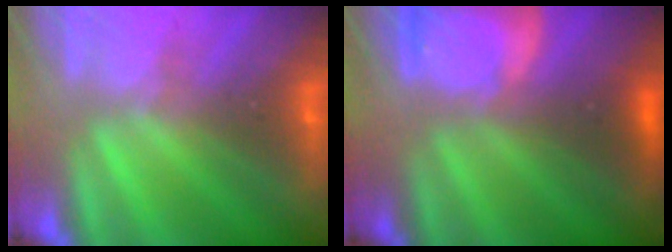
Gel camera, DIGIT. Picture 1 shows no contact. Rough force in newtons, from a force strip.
{"total": 6.3}